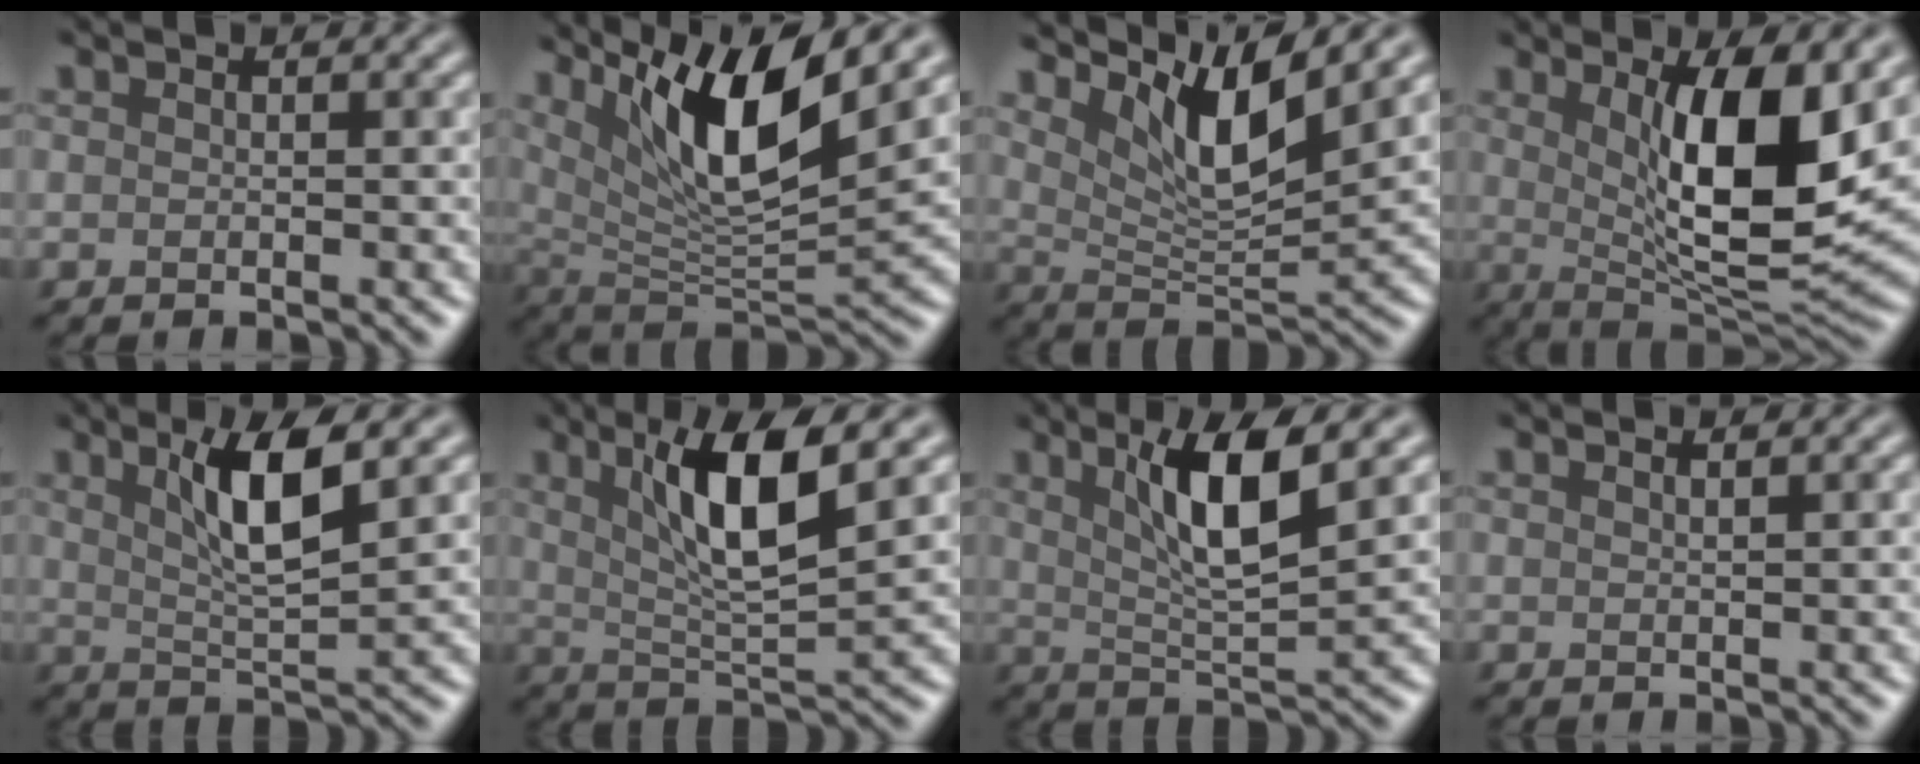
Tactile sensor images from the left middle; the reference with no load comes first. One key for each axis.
{"total": 10.0, "fx": 5.1, "fy": 2.4, "fz": 8.3, "tx": -0.134, "ty": -0.010, "tz": 0.099}
{"total": 6.9, "fx": 4.2, "fy": 1.8, "fz": 5.3, "tx": -0.098, "ty": -0.006, "tz": 0.078}
{"total": 10.2, "fx": 2.1, "fy": 3.1, "fz": 9.4, "tx": -0.146, "ty": -0.013, "tz": 0.043}
{"total": 5.7, "fx": 2.2, "fy": 1.1, "fz": 5.2, "tx": -0.092, "ty": 0.002, "tz": 0.042}
{"total": 7.5, "fx": 2.8, "fy": 1.5, "fz": 6.8, "tx": -0.114, "ty": 0.001, "tz": 0.051}
{"total": 6.8, "fx": 2.6, "fy": 1.2, "fz": 6.1, "tx": -0.106, "ty": 0.001, "tz": 0.049}
{"total": 0.5, "fx": 0.5, "fy": -0.1, "fz": 0.2, "tx": 0.001, "ty": 0.003, "tz": 0.010}